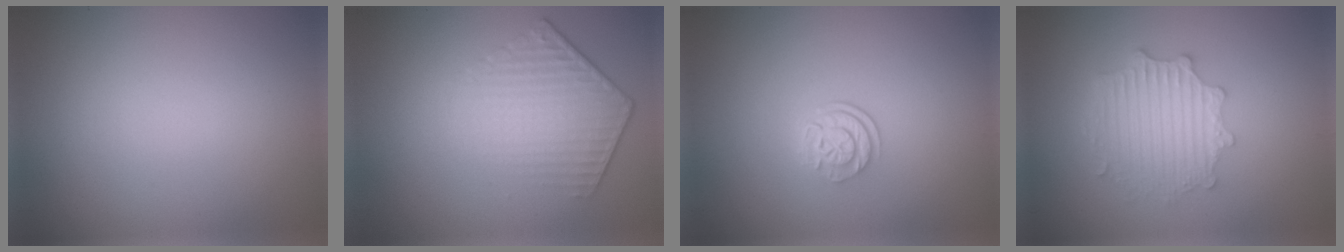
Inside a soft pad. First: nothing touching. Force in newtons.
{"total": 4.4, "press": 3.0, "slide": 3.1}
{"total": 2.5, "press": 1.8, "slide": 1.7}
{"total": 4.1, "press": 3.4, "slide": 2.3}